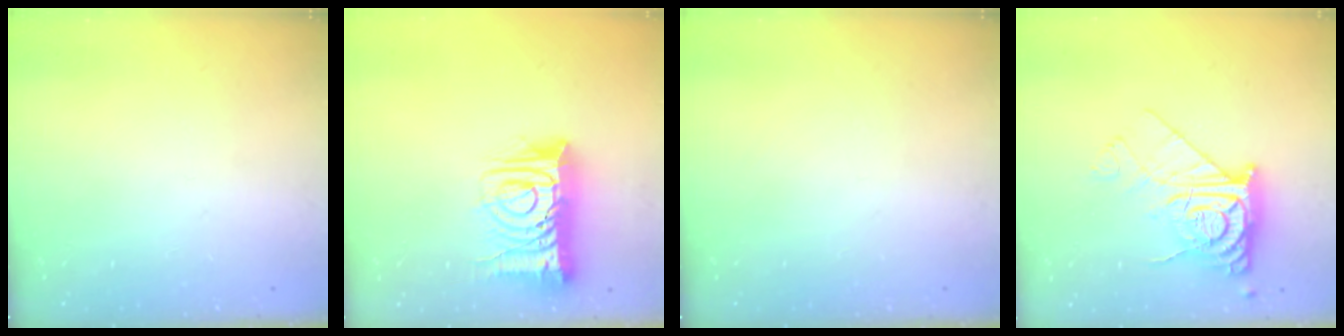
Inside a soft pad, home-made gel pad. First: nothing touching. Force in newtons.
{"total": 13.2, "press": 13.1, "slide": 1.8}
{"total": 0.0}
{"total": 13.8, "press": 13.7, "slide": 1.3}